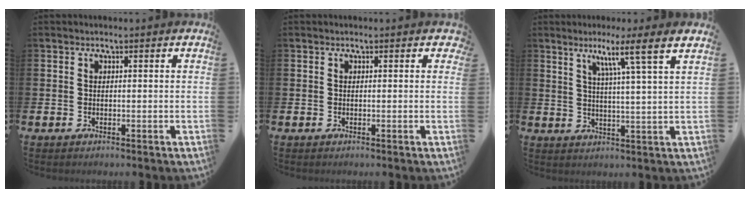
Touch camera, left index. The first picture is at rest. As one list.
[{"total": 0.7, "force": [0.0, 0.5, 0.4], "torque": [0.001, 0.005, -0.005]}, {"total": 6.7, "force": [4.5, -0.8, 4.9], "torque": [-0.094, -0.024, 0.068]}]